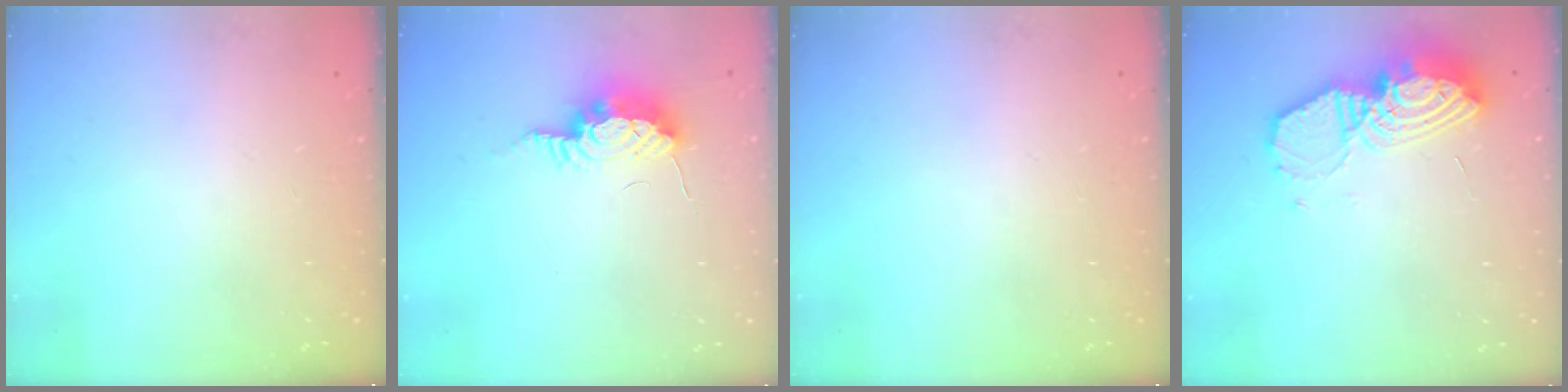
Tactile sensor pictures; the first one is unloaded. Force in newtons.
{"total": 8.7, "press": 8.7, "slide": 0.8}
{"total": 0.0}
{"total": 14.6, "press": 14.5, "slide": 1.5}